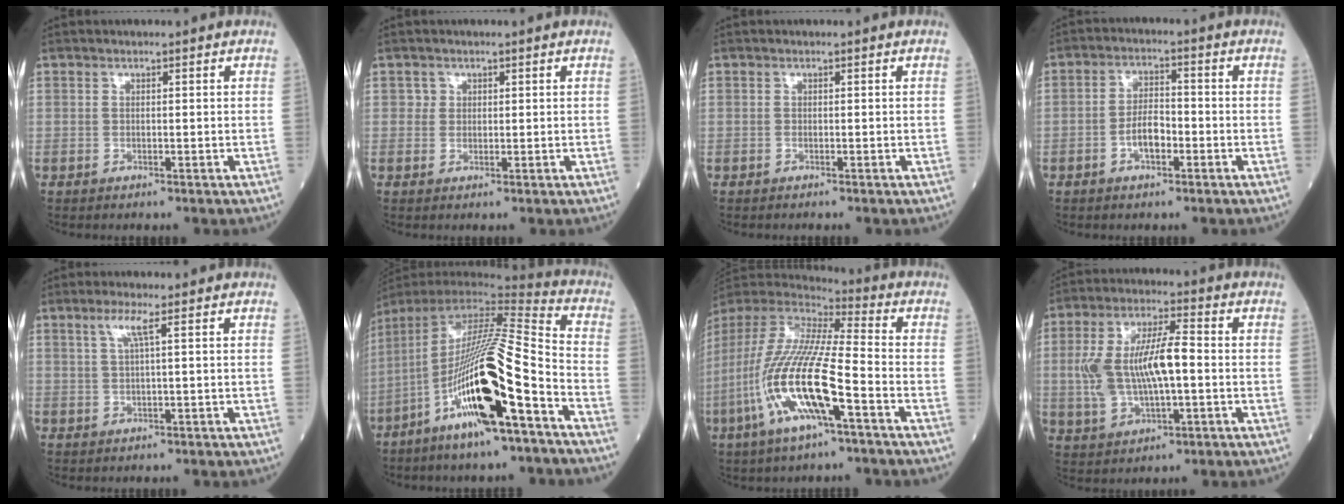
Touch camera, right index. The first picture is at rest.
{"total": 1.2, "force": [0.4, 1.1, 0.0], "torque": [0.010, 0.001, 0.001]}
{"total": 0.0}
{"total": 4.5, "force": [-1.8, 1.9, 3.7], "torque": [-0.072, 0.009, -0.036]}
{"total": 2.6, "force": [1.1, -0.4, 2.3], "torque": [-0.055, 0.004, 0.023]}
{"total": 20.5, "force": [-8.6, 1.5, 18.5], "torque": [-0.351, -0.022, -0.158]}
{"total": 19.0, "force": [-6.9, 2.6, 17.5], "torque": [-0.386, -0.026, -0.135]}
{"total": 12.1, "force": [-0.2, 4.2, 11.3], "torque": [-0.237, 0.021, 0.001]}